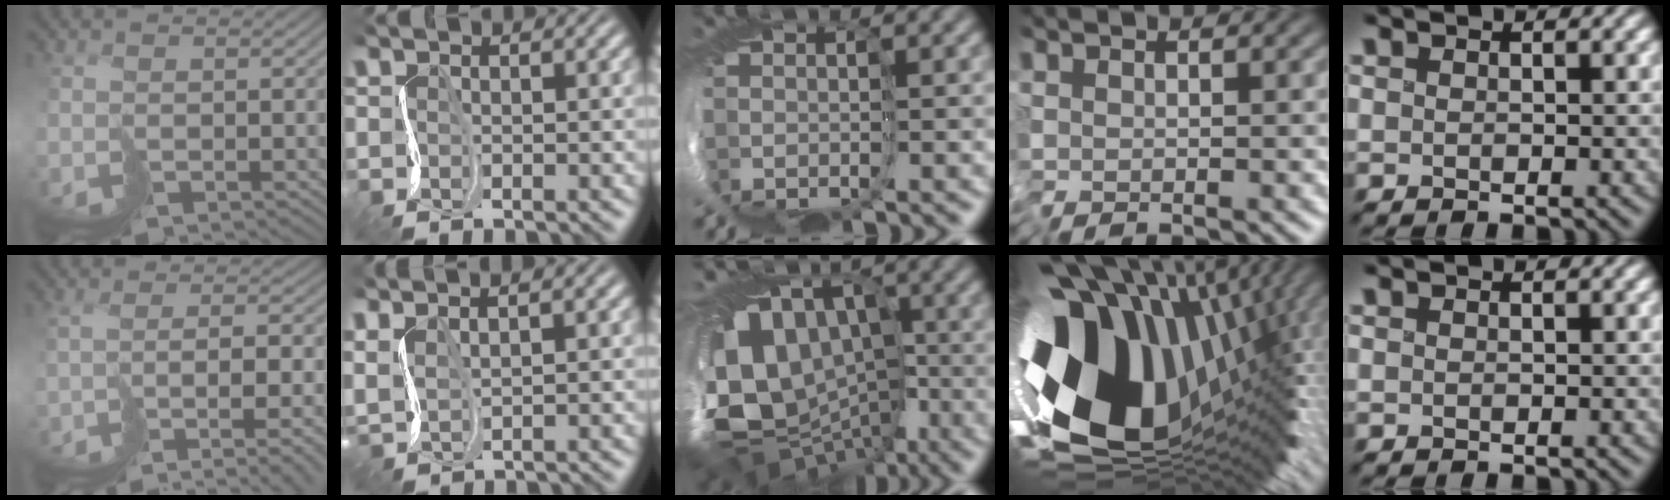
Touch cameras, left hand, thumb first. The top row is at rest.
{"thumb": {"total": 10.2, "force": [-4.9, 2.8, 8.5], "torque": [-0.135, -0.023, -0.050]}, "index": {"total": 4.1, "force": [2.8, 1.6, 2.6], "torque": [-0.063, 0.023, 0.049]}, "middle": {"total": 15.8, "force": [-3.5, 12.5, 8.9], "torque": [-0.166, -0.010, -0.065]}, "ring": {"total": 16.5, "force": [1.0, 10.2, 12.9], "torque": [-0.256, -0.045, 0.038]}}